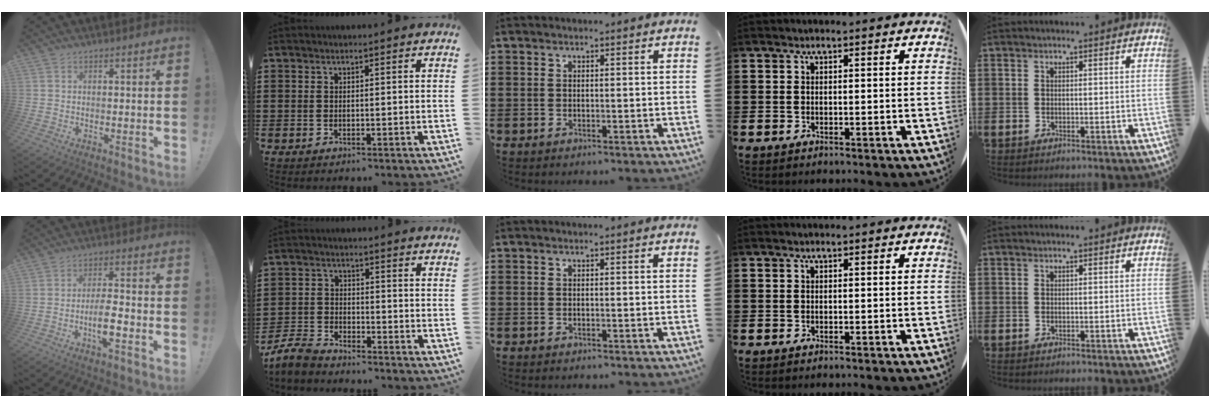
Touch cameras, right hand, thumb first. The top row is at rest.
{"thumb": {"total": 7.7, "force": [-2.8, 1.8, 6.9], "torque": [-0.138, 0.004, -0.051]}, "index": {"total": 4.6, "force": [-4.3, 0.9, 1.3], "torque": [-0.052, -0.006, -0.093]}}